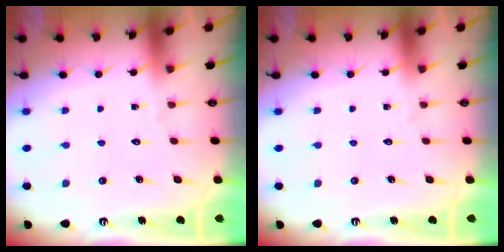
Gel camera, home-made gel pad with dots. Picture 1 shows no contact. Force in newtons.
{"total": 0.0}